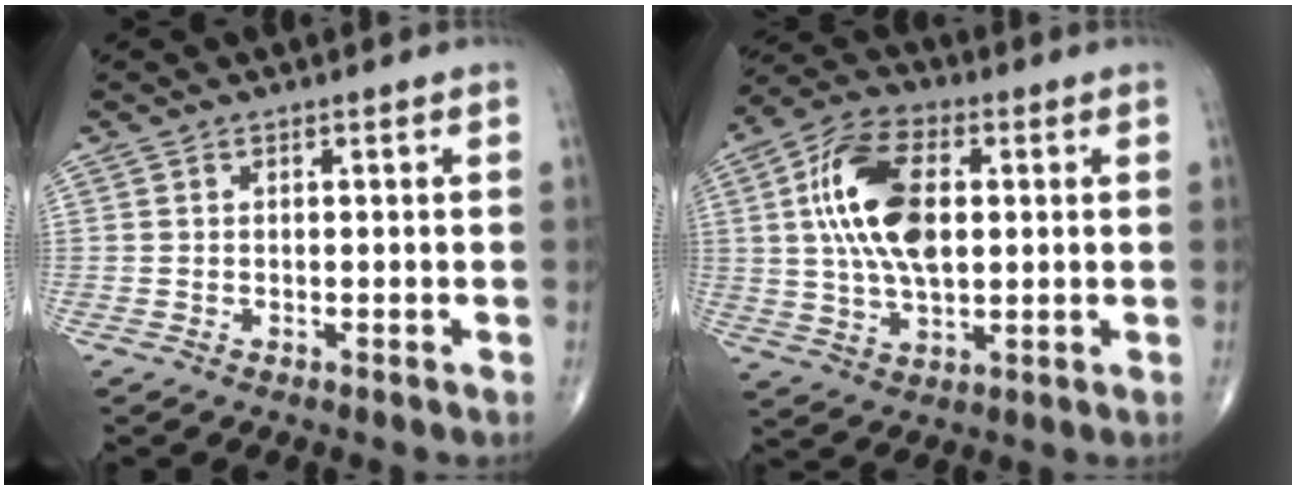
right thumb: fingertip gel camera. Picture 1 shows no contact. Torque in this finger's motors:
{"motor_torque": [2.44, 2.56, 1.68, 0.15, 0.19]}